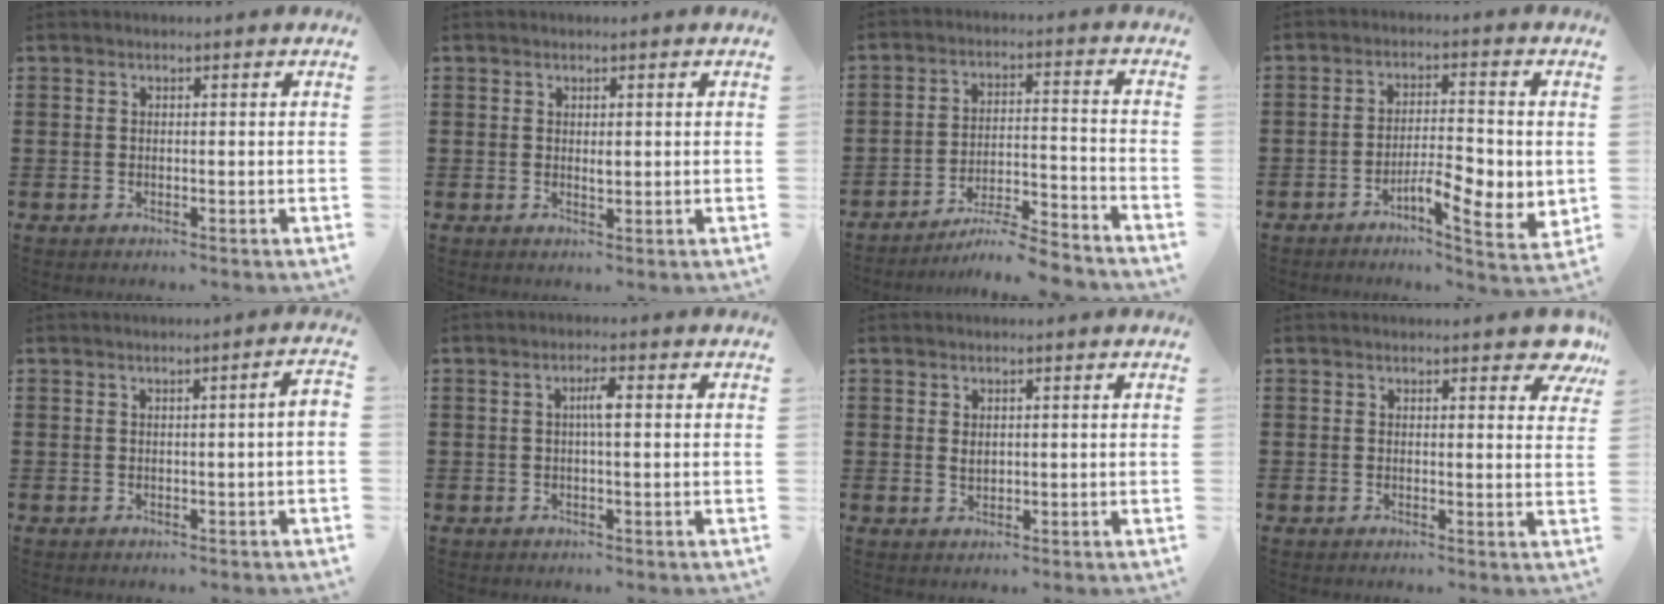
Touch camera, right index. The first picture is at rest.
{"total": 1.2, "force": [0.3, 0.6, 1.0], "torque": [-0.019, 0.004, 0.005]}
{"total": 6.7, "force": [-6.3, 0.1, 2.4], "torque": [-0.042, 0.001, -0.122]}
{"total": 6.7, "force": [-2.3, 2.4, 5.8], "torque": [-0.091, -0.002, -0.041]}
{"total": 1.5, "force": [-0.3, -0.1, 1.5], "torque": [-0.023, -0.004, -0.006]}
{"total": 2.5, "force": [0.1, 0.4, 2.4], "torque": [-0.047, 0.000, 0.000]}
{"total": 1.3, "force": [0.5, 0.8, 0.9], "torque": [-0.020, 0.005, 0.009]}
{"total": 3.4, "force": [2.5, 1.4, 1.9], "torque": [-0.013, -0.004, 0.039]}